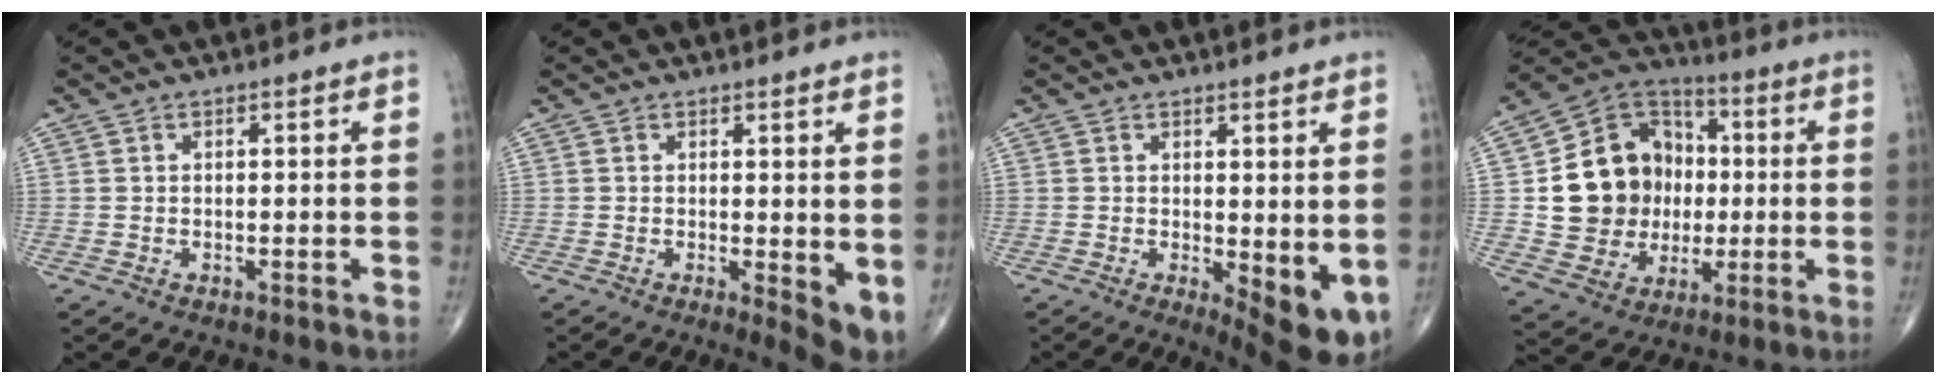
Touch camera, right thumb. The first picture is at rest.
{"total": 5.0, "force": [0.2, 1.7, 4.7], "torque": [-0.060, -0.014, 0.004]}
{"total": 8.3, "force": [-0.7, 3.0, 7.7], "torque": [-0.095, -0.020, -0.002]}
{"total": 18.2, "force": [0.4, 15.7, 9.3], "torque": [-0.110, 0.026, 0.018]}